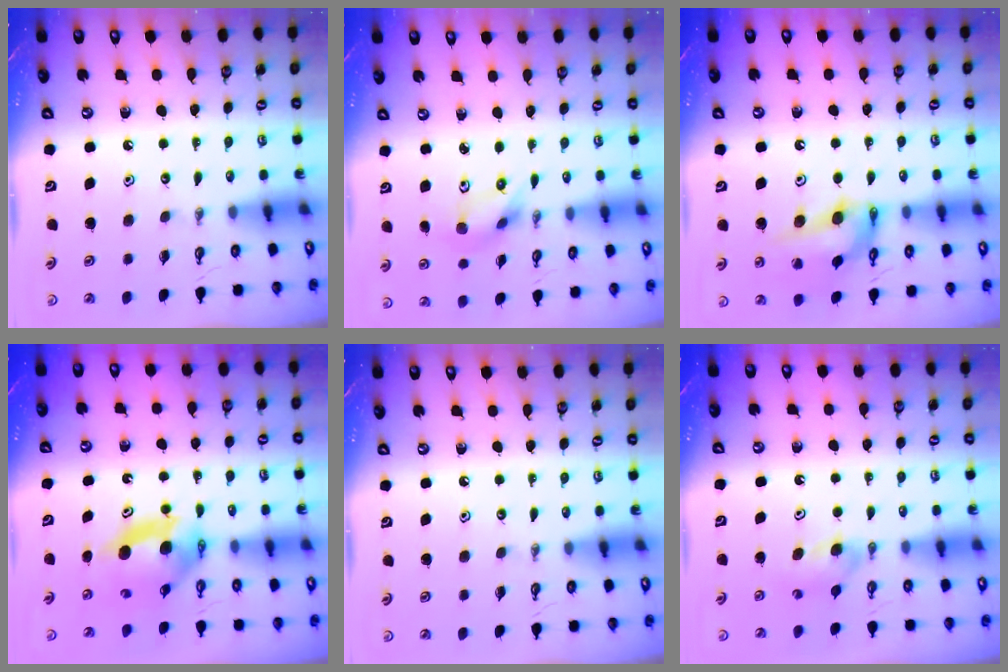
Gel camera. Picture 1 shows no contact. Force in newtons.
{"total": 5.2, "press": 3.8, "slide": 3.6}
{"total": 15.0, "press": 14.3, "slide": 4.5}
{"total": 5.5, "press": 5.1, "slide": 1.9}
{"total": 0.0}
{"total": 3.1, "press": 3.1, "slide": 0.3}